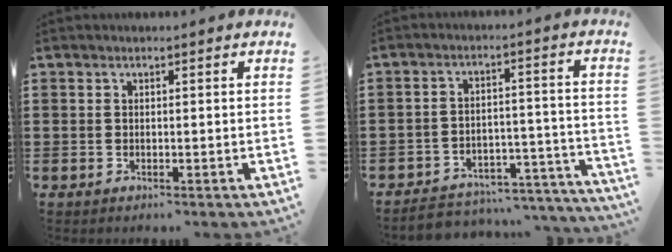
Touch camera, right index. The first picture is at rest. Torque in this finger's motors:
{"motor_torque": [-2.14, 0.00, -1.06, -0.21]}